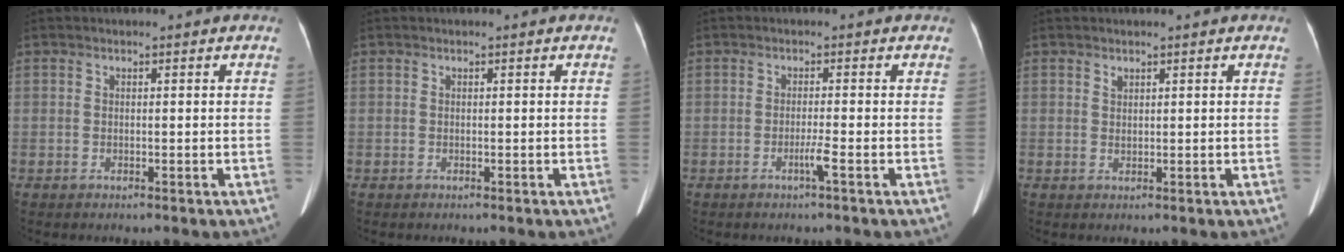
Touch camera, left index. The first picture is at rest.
{"total": 0.0}
{"total": 1.8, "force": [-1.1, -0.6, 1.3], "torque": [-0.027, -0.006, -0.021]}
{"total": 0.9, "force": [0.7, 0.4, 0.2], "torque": [-0.004, -0.001, 0.016]}